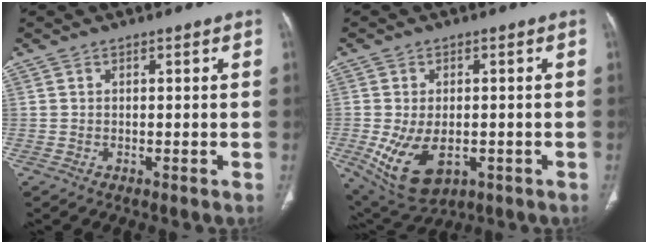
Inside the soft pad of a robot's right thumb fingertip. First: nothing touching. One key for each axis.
{"total": 11.4, "fx": -2.8, "fy": 6.8, "fz": 8.7, "tx": -0.151, "ty": -0.002, "tz": -0.026}